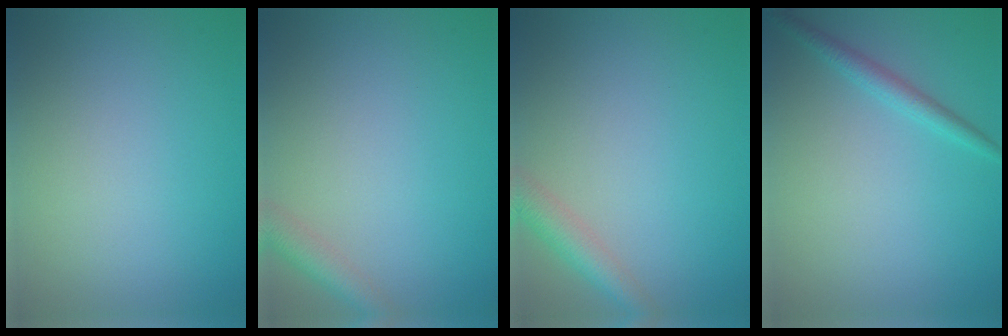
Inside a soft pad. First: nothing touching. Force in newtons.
{"total": 2.4, "press": 2.4, "slide": 0.2}
{"total": 2.9, "press": 2.9, "slide": 0.1}
{"total": 1.8, "press": 1.8, "slide": 0.1}